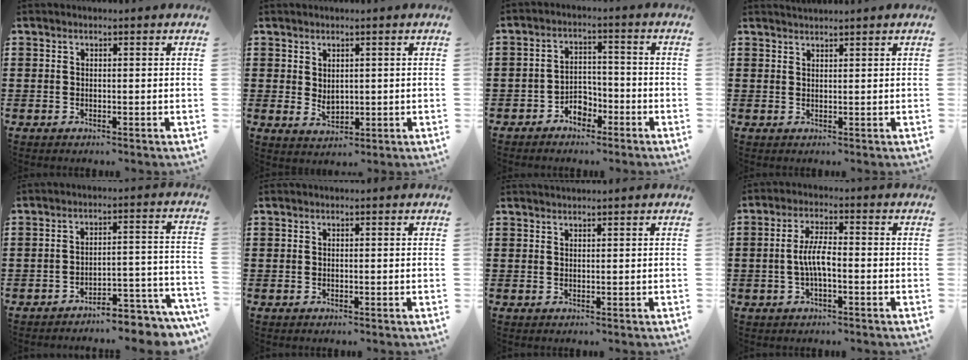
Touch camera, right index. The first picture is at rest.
{"total": 2.2, "force": [0.9, 1.5, 1.3], "torque": [-0.027, 0.003, 0.018]}
{"total": 3.7, "force": [-2.8, 2.2, 1.1], "torque": [-0.025, 0.010, -0.056]}
{"total": 1.2, "force": [1.1, -0.1, -0.1], "torque": [0.001, 0.000, 0.023]}
{"total": 5.2, "force": [-4.9, 0.2, 1.4], "torque": [-0.023, -0.001, -0.099]}
{"total": 0.0}
{"total": 0.8, "force": [0.8, -0.1, -0.1], "torque": [-0.001, 0.000, 0.015]}
{"total": 5.0, "force": [-0.9, 1.4, 4.8], "torque": [-0.106, -0.002, -0.024]}